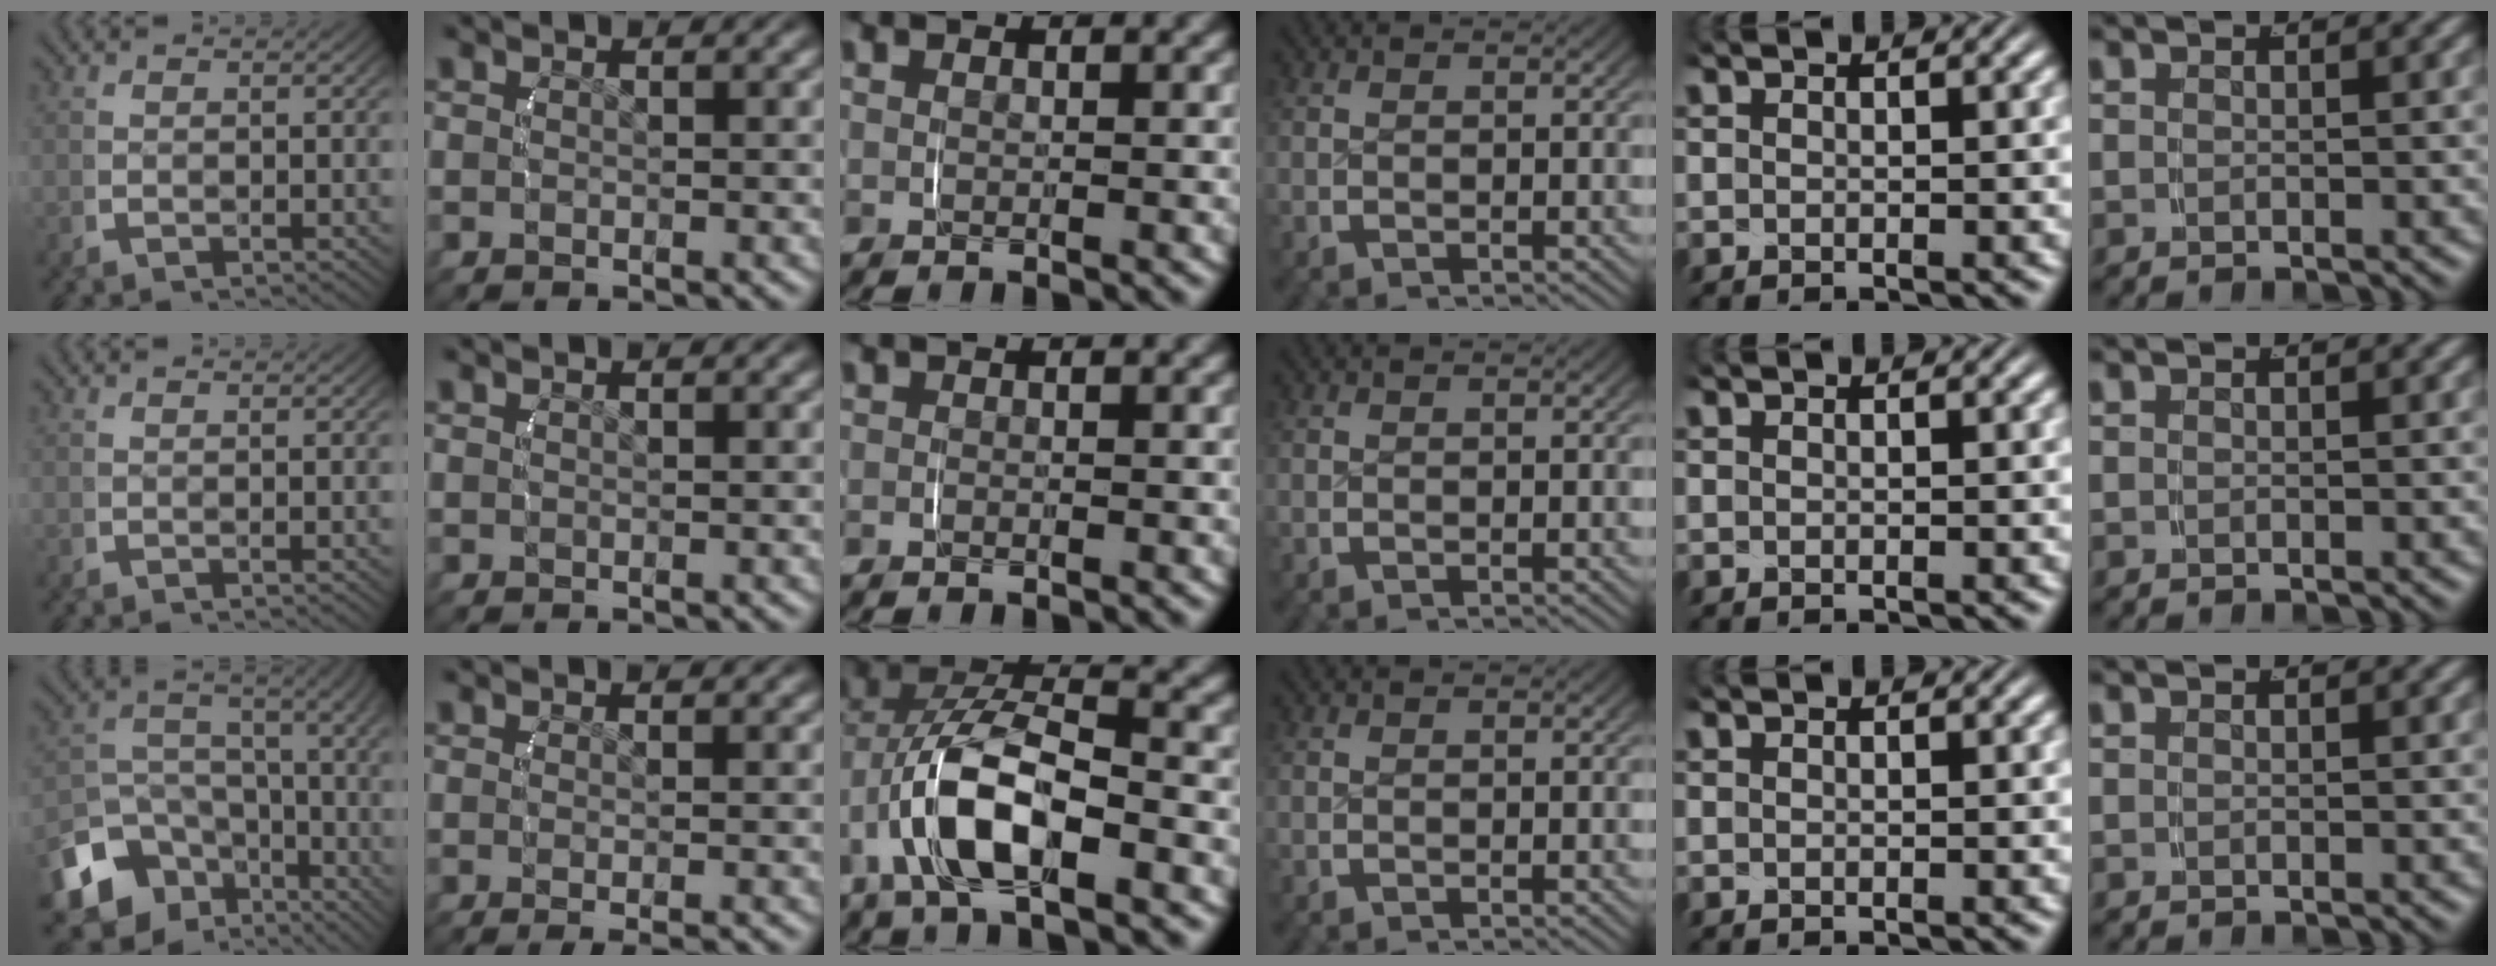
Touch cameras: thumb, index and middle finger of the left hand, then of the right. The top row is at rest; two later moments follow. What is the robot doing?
{"motion": "grasp_and_lifting", "object": "towel"}